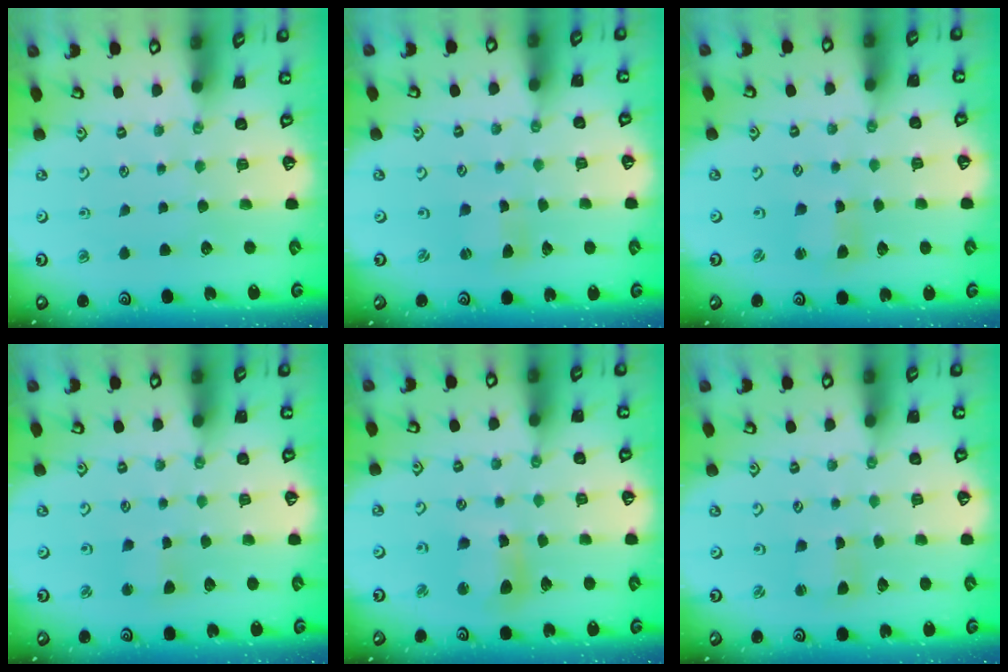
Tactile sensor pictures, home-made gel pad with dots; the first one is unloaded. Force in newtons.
{"total": 1.1, "press": 1.0, "slide": 0.3}
{"total": 1.9, "press": 1.9, "slide": 0.3}
{"total": 2.5, "press": 2.5, "slide": 0.3}
{"total": 8.9, "press": 8.8, "slide": 1.3}
{"total": 1.8, "press": 1.8, "slide": 0.3}